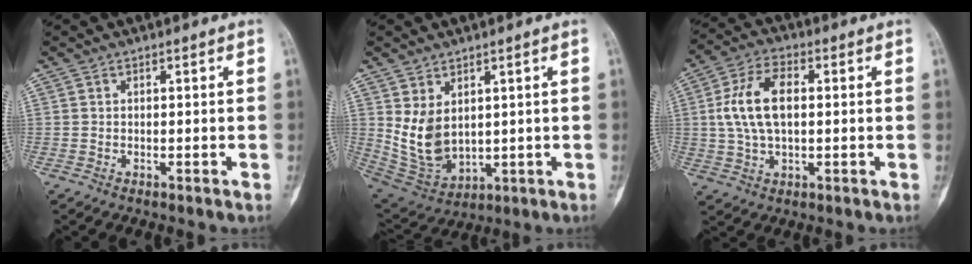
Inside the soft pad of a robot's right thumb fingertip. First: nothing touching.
{"total": 9.6, "force": [2.1, 6.5, 6.7], "torque": [-0.114, -0.021, 0.070]}
{"total": 11.0, "force": [1.1, 6.1, 9.1], "torque": [-0.179, 0.014, 0.022]}